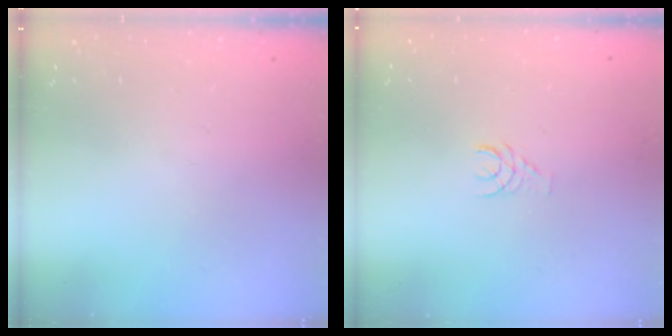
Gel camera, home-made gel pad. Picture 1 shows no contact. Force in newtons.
{"total": 3.6, "press": 3.6, "slide": 0.4}